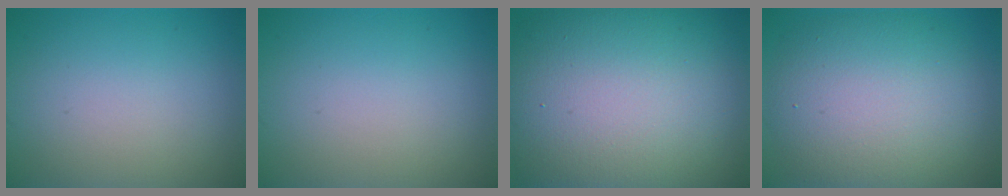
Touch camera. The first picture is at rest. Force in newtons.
{"total": 0.0}
{"total": 18.3, "press": 18.3, "slide": 1.0}
{"total": 10.0, "press": 10.0, "slide": 0.3}